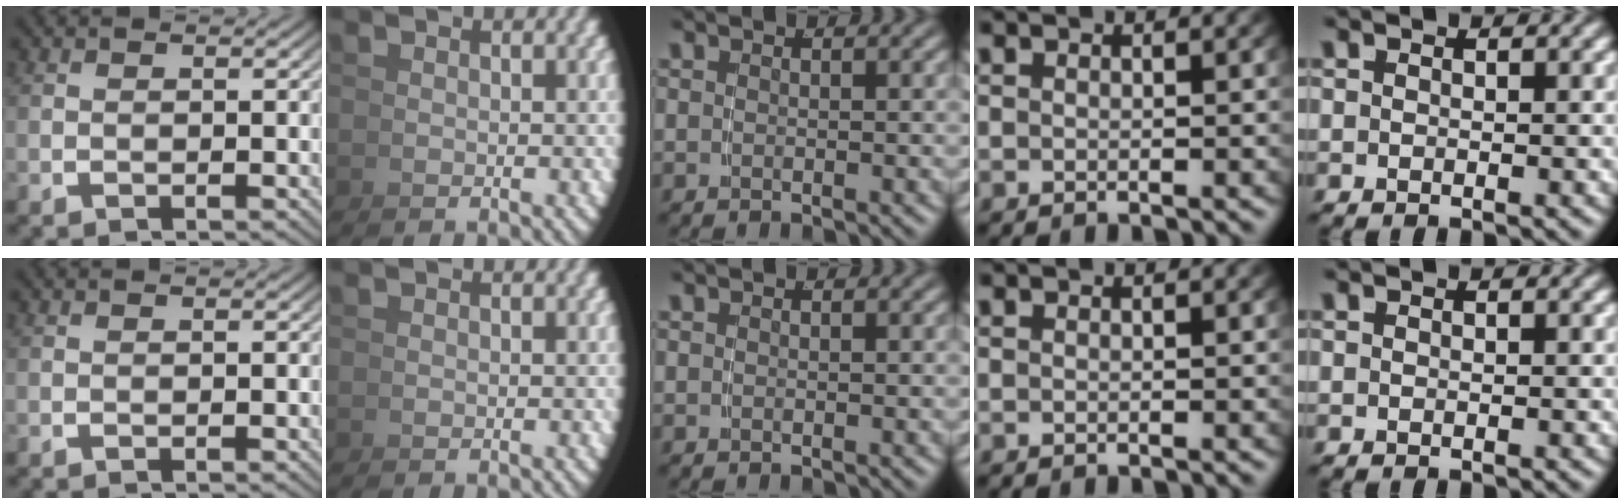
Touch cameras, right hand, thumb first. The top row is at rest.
{}